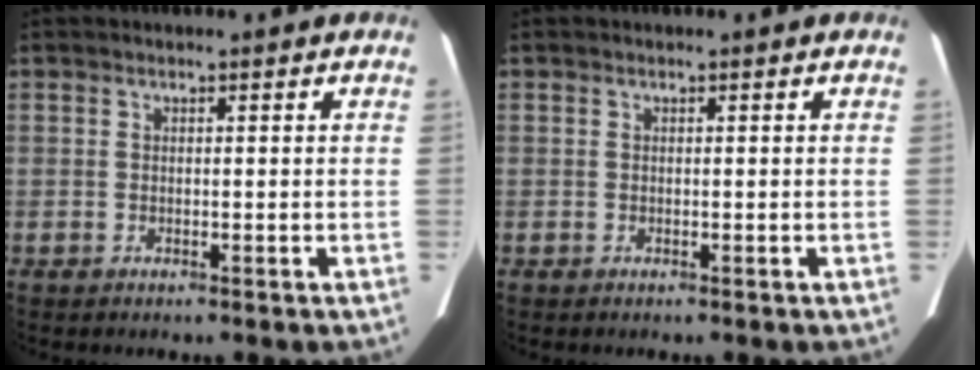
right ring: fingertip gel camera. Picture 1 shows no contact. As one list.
[{"total": 0.0}]